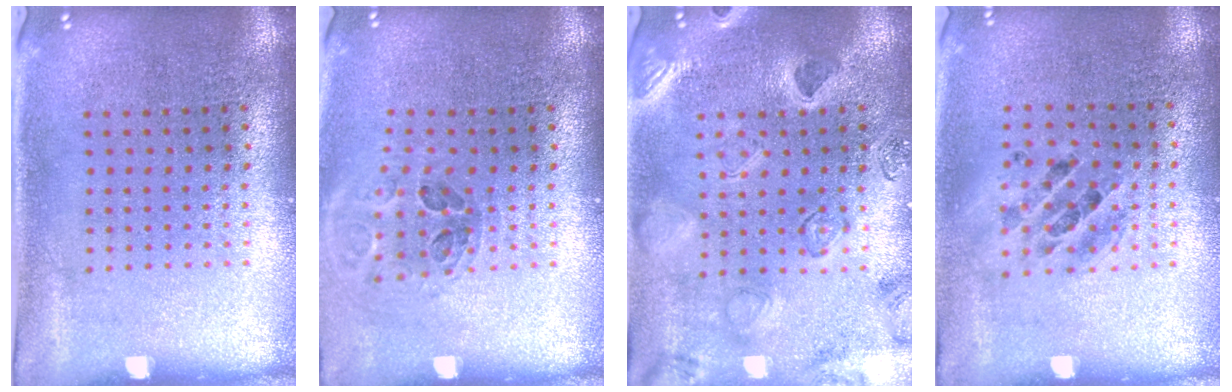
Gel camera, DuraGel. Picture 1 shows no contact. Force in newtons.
{"total": 1.0, "press": 1.0, "slide": 0.1}
{"total": 2.4, "press": 2.3, "slide": 0.7}
{"total": 1.3, "press": 1.2, "slide": 0.5}